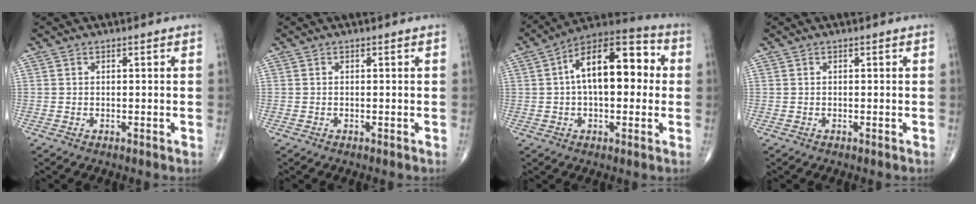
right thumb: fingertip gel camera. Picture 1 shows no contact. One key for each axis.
{"total": 0.0}
{"total": 17.1, "fx": 2.3, "fy": 8.8, "fz": 14.5, "tx": -0.200, "ty": 0.042, "tz": 0.025}
{"total": 0.0}